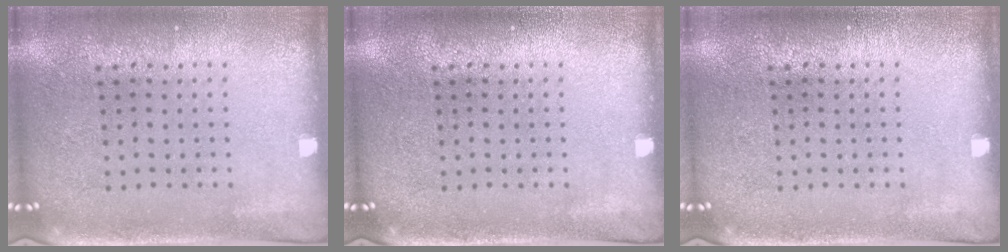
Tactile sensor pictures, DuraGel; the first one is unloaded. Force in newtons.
{"total": 0.0}
{"total": 0.0}